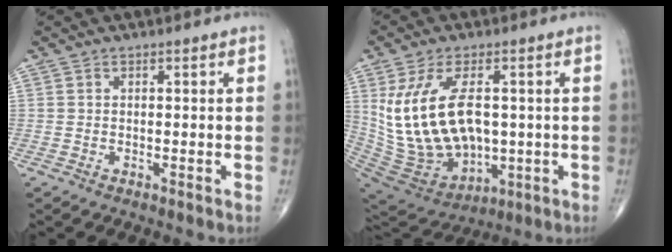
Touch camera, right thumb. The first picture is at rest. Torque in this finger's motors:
{"motor_torque": [0.26, 0.49, 1.50, 0.15, 0.60]}